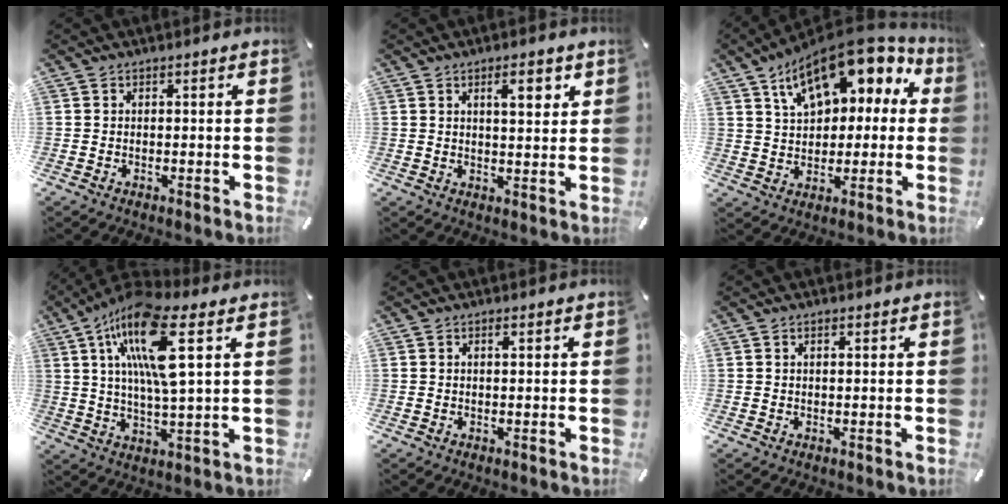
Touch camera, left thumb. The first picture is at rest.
{"total": 5.9, "force": [2.7, 1.9, 4.8], "torque": [-0.070, -0.008, 0.038]}
{"total": 15.5, "force": [8.5, 8.8, 9.5], "torque": [-0.162, -0.040, 0.151]}
{"total": 16.4, "force": [6.2, 4.3, 14.5], "torque": [-0.300, -0.007, 0.097]}
{"total": 0.7, "force": [0.2, 0.1, 0.6], "torque": [-0.013, -0.001, 0.003]}
{"total": 0.8, "force": [0.3, 0.3, 0.7], "torque": [-0.013, 0.002, 0.005]}